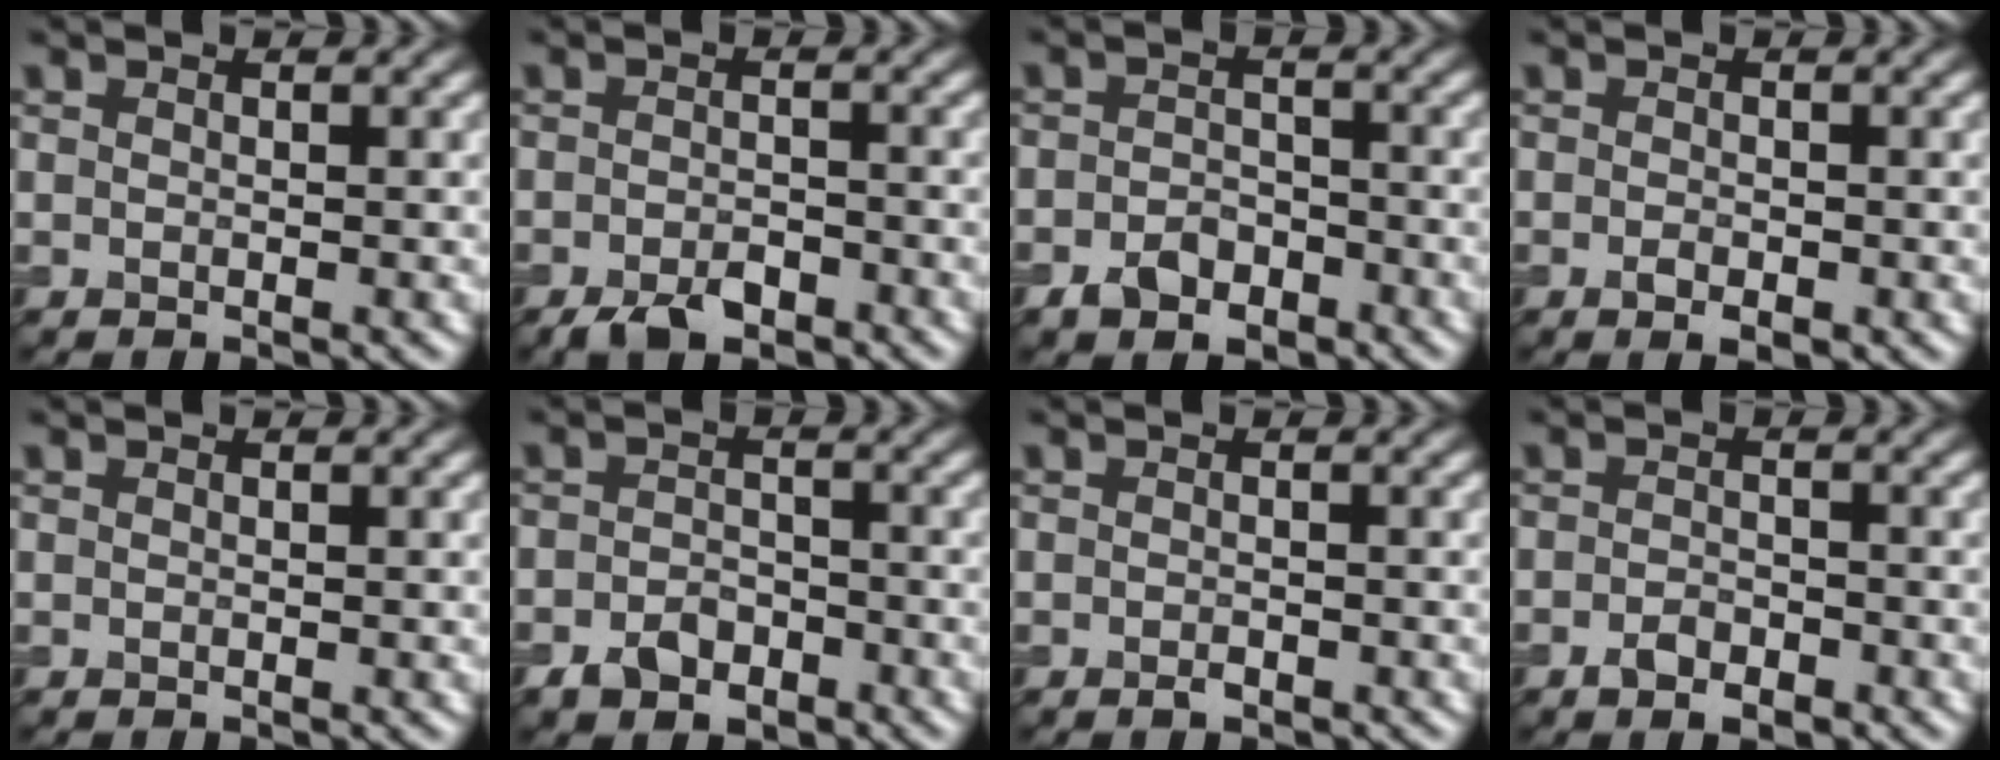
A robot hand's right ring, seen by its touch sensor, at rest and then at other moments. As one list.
[{"total": 3.0, "force": [-2.1, 1.3, 1.6], "torque": [-0.026, 0.000, -0.039]}, {"total": 2.9, "force": [-1.8, 1.9, 1.2], "torque": [-0.018, 0.002, -0.038]}, {"total": 1.4, "force": [-0.6, 0.7, 1.1], "torque": [-0.019, -0.003, -0.010]}, {"total": 0.0}, {"total": 2.9, "force": [-1.8, 1.9, 1.2], "torque": [-0.018, 0.002, -0.038]}, {"total": 0.9, "force": [-0.6, 0.4, 0.5], "torque": [-0.009, -0.001, -0.010]}, {"total": 2.0, "force": [-1.2, 1.1, 1.2], "torque": [-0.018, 0.002, -0.023]}]